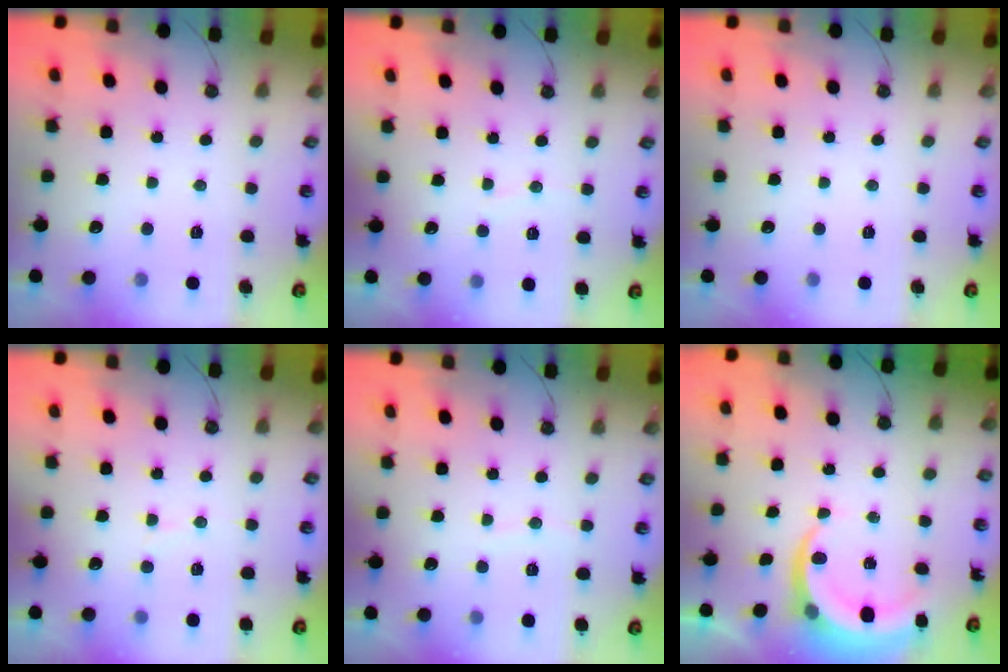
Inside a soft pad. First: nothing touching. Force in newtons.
{"total": 2.2, "press": 2.0, "slide": 0.9}
{"total": 0.0}
{"total": 6.3, "press": 6.2, "slide": 1.4}
{"total": 2.4, "press": 2.4, "slide": 0.3}
{"total": 7.4, "press": 7.3, "slide": 0.9}